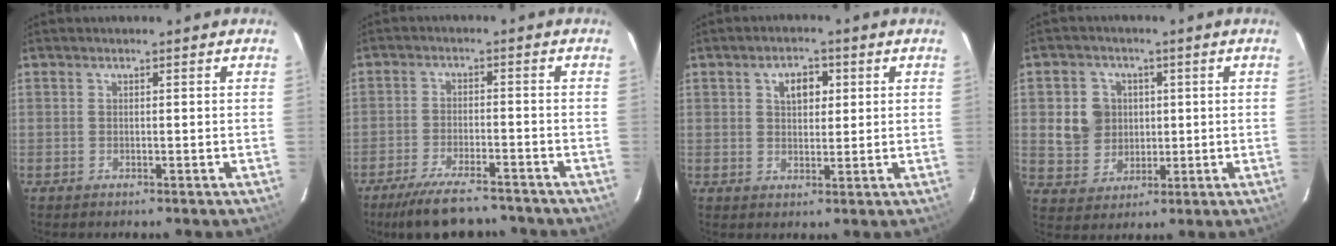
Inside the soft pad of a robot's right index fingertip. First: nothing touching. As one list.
[{"total": 12.4, "force": [-10.5, 3.3, 5.7], "torque": [-0.125, -0.016, -0.165]}, {"total": 4.5, "force": [1.6, 2.9, 3.1], "torque": [-0.046, 0.013, 0.028]}, {"total": 7.8, "force": [0.9, 7.2, 2.7], "torque": [-0.066, 0.016, 0.028]}]